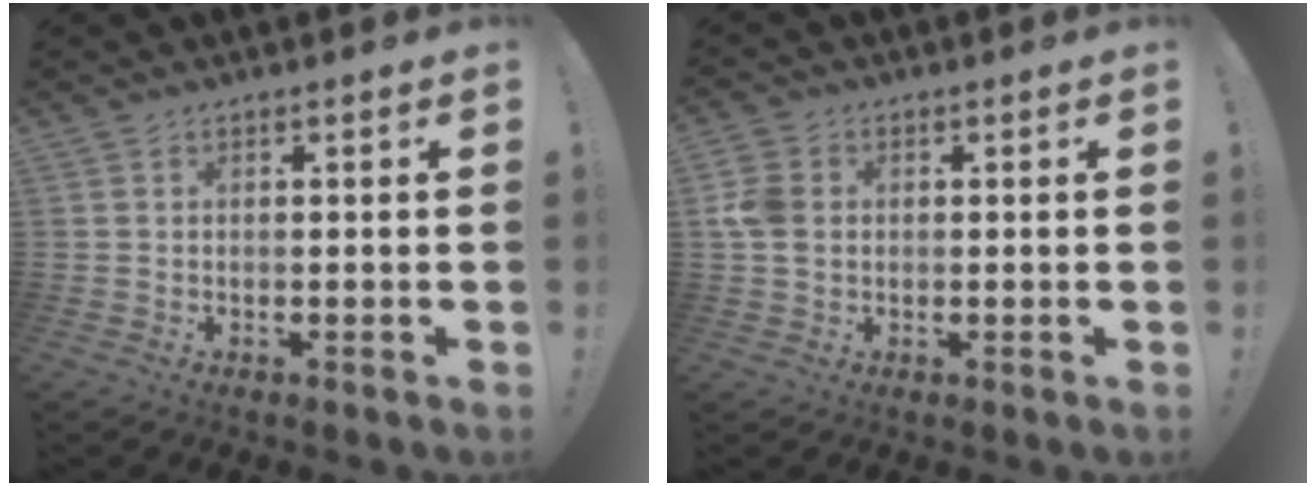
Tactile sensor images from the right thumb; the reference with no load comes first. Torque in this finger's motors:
{"motor_torque": [-0.39, 0.46, 0.58, 0.10, -0.01]}